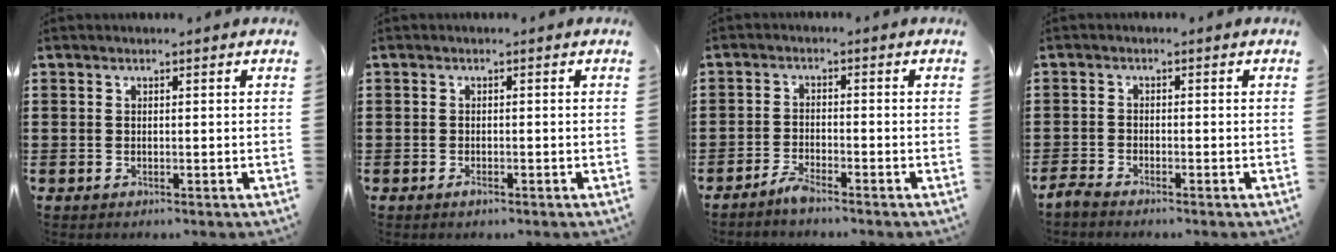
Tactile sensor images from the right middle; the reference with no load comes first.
{"total": 0.8, "force": [-0.5, 0.2, 0.6], "torque": [-0.015, -0.008, -0.007]}
{"total": 1.7, "force": [-1.6, 0.1, 0.4], "torque": [-0.012, 0.001, -0.032]}
{"total": 1.8, "force": [-1.8, 0.1, 0.6], "torque": [-0.021, -0.002, -0.037]}